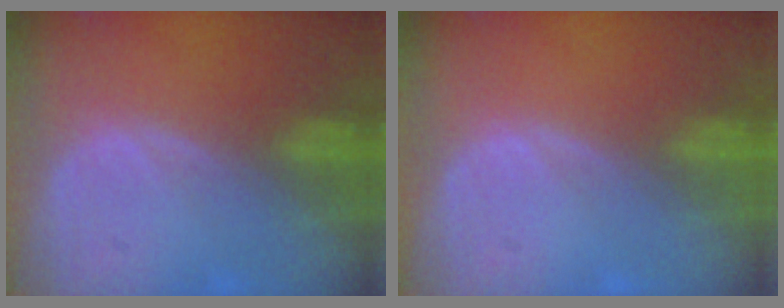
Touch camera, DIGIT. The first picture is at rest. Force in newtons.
{"total": 0.0}